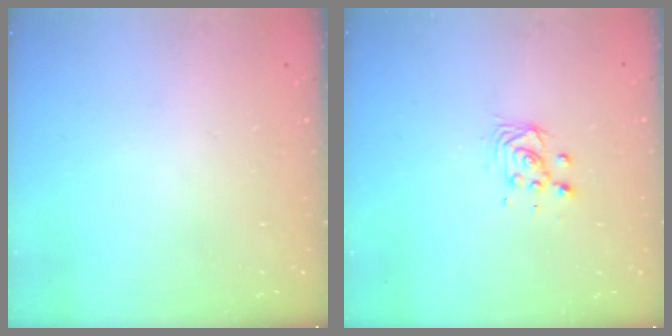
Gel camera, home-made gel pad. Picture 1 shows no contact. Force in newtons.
{"total": 3.6, "press": 3.6, "slide": 0.1}